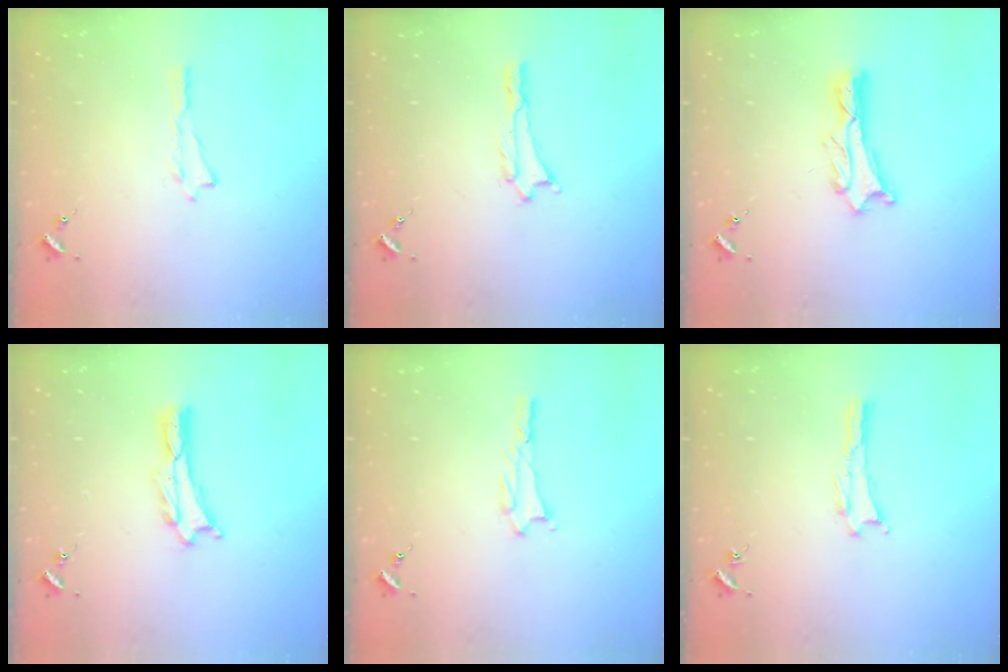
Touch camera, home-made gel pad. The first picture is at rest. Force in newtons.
{"total": 0.0}
{"total": 2.0, "press": 2.0, "slide": 0.2}
{"total": 0.8, "press": 0.7, "slide": 0.2}
{"total": 1.0, "press": 1.0, "slide": 0.1}
{"total": 0.0}